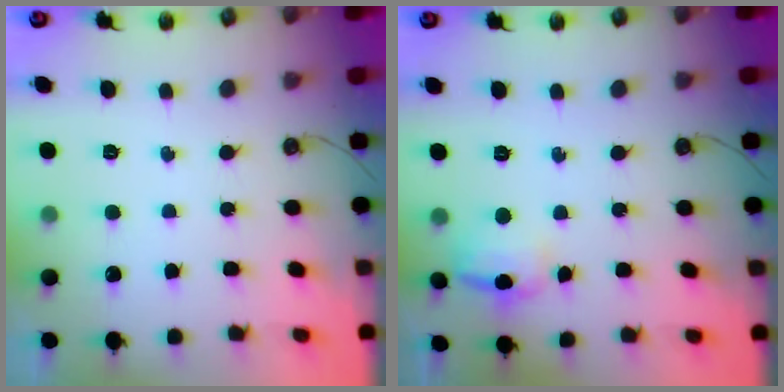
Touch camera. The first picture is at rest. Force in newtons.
{"total": 9.4, "press": 9.3, "slide": 1.3}